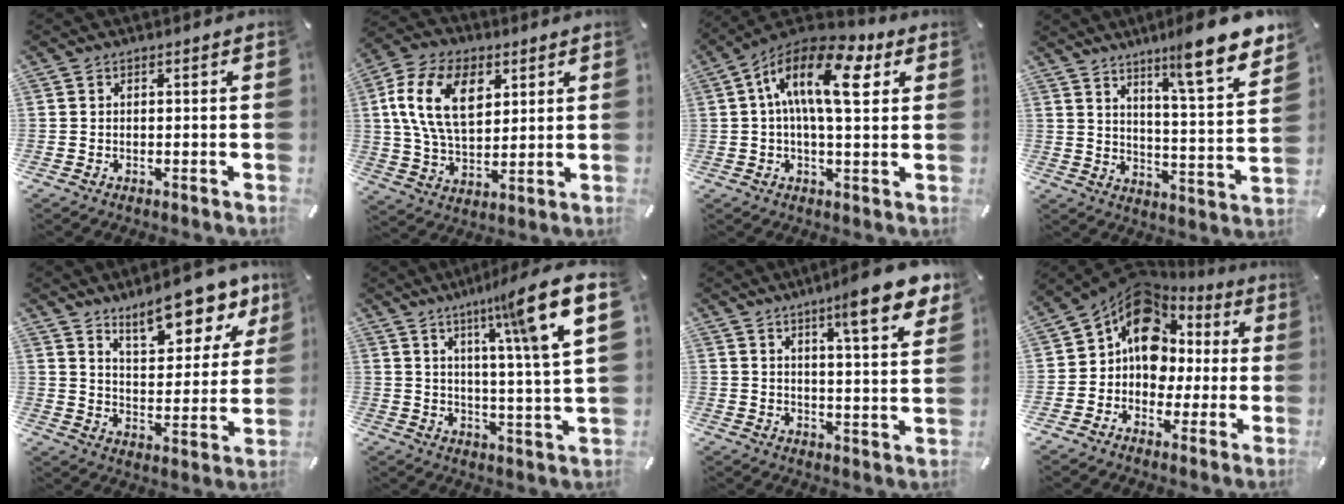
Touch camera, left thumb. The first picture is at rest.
{"total": 15.3, "force": [5.1, 9.6, 10.8], "torque": [-0.235, 0.006, 0.090]}
{"total": 16.1, "force": [4.9, 6.8, 13.7], "torque": [-0.261, -0.013, 0.079]}
{"total": 12.8, "force": [10.5, 1.0, 7.1], "torque": [-0.101, -0.093, 0.167]}
{"total": 14.4, "force": [11.5, 5.4, 6.7], "torque": [-0.091, -0.077, 0.201]}
{"total": 15.9, "force": [8.9, 1.0, 13.2], "torque": [-0.197, -0.053, 0.122]}
{"total": 12.5, "force": [8.4, 1.7, 9.1], "torque": [-0.131, -0.049, 0.129]}
{"total": 13.3, "force": [2.3, 11.4, 6.5], "torque": [-0.124, -0.018, 0.046]}